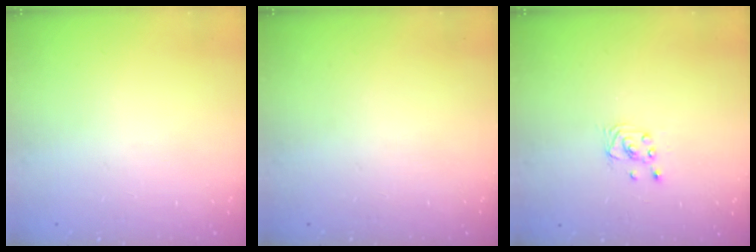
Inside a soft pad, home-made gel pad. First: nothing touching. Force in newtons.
{"total": 0.0}
{"total": 1.7, "press": 1.6, "slide": 0.1}